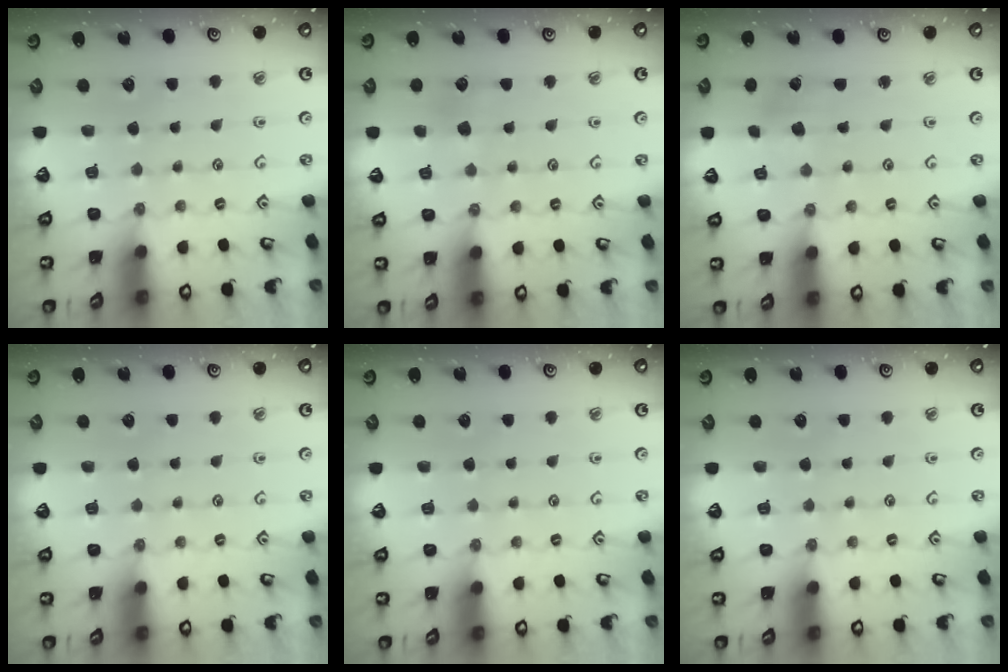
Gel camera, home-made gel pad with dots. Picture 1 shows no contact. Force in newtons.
{"total": 3.9, "press": 3.7, "slide": 1.0}
{"total": 3.8, "press": 3.8, "slide": 0.6}
{"total": 0.0}
{"total": 0.0}
{"total": 0.0}